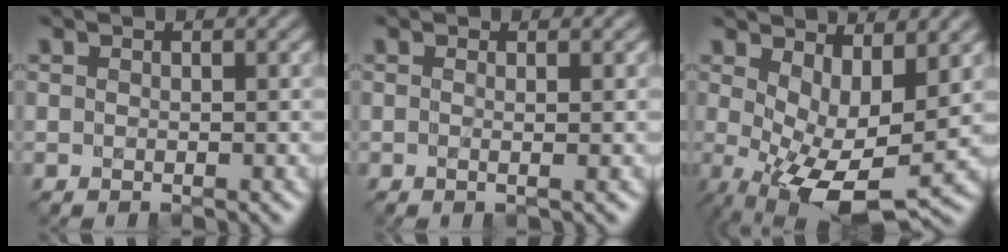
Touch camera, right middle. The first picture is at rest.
{"total": 0.6, "force": [0.0, 0.1, 0.6], "torque": [-0.010, 0.000, -0.004]}
{"total": 7.3, "force": [-0.2, 3.3, 6.5], "torque": [-0.128, -0.017, 0.003]}